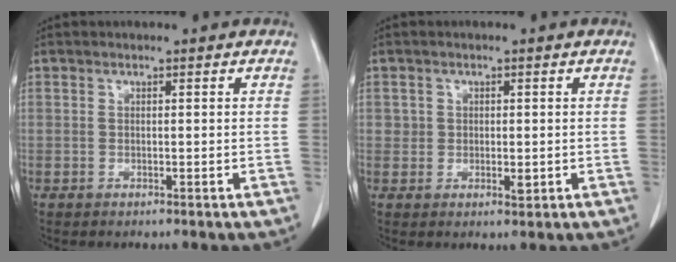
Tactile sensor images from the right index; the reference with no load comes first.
{"total": 2.2, "force": [0.0, 1.7, 1.5], "torque": [-0.016, -0.002, 0.001]}